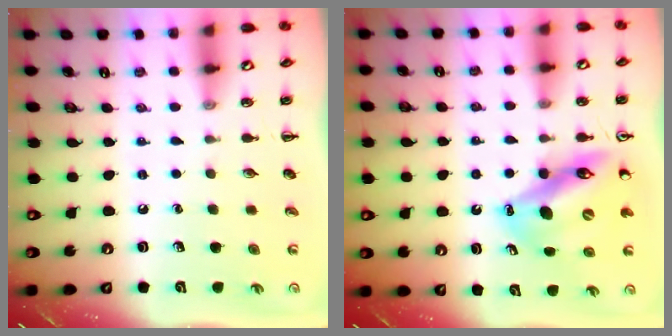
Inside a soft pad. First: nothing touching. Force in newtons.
{"total": 13.8, "press": 13.1, "slide": 4.2}